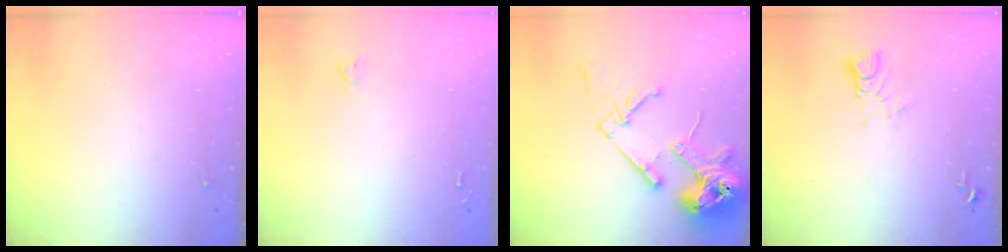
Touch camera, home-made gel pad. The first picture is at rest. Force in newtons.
{"total": 1.6, "press": 1.6, "slide": 0.2}
{"total": 18.6, "press": 18.4, "slide": 2.2}
{"total": 3.8, "press": 3.7, "slide": 0.2}